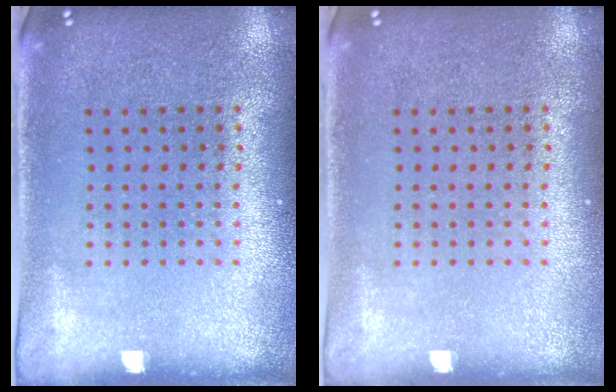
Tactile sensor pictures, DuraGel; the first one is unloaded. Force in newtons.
{"total": 0.0}